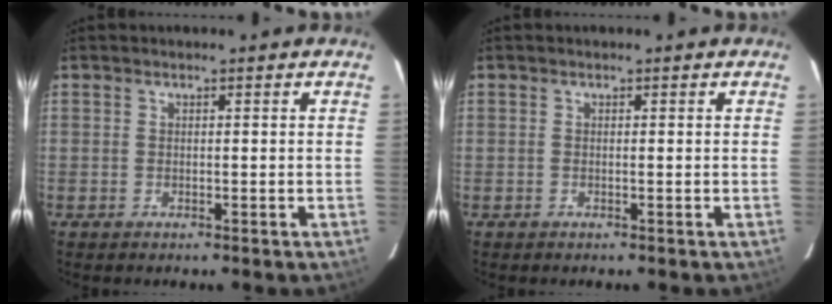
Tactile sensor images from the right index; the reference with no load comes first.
{"total": 0.0}